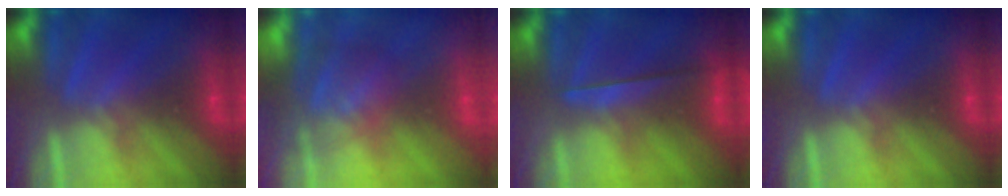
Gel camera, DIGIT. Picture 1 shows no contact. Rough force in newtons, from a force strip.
{"total": 3.8}
{"total": 2.2}
{"total": 0.0}